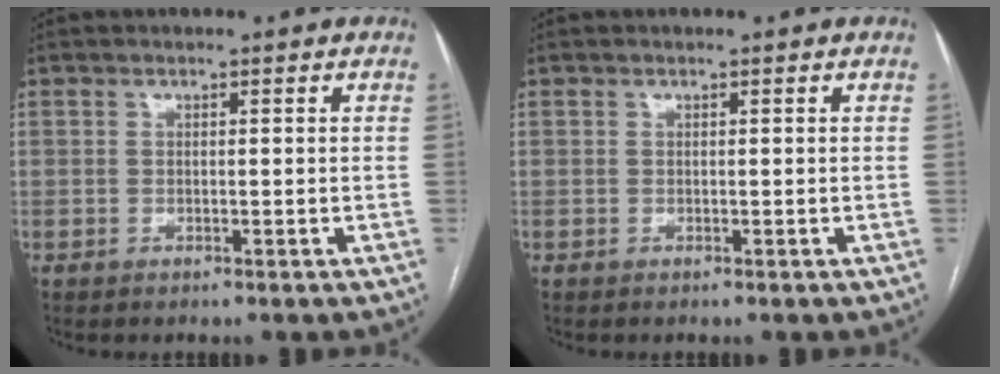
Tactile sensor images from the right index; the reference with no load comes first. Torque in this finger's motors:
{"motor_torque": [0.00, 0.00, 0.00, 0.00]}